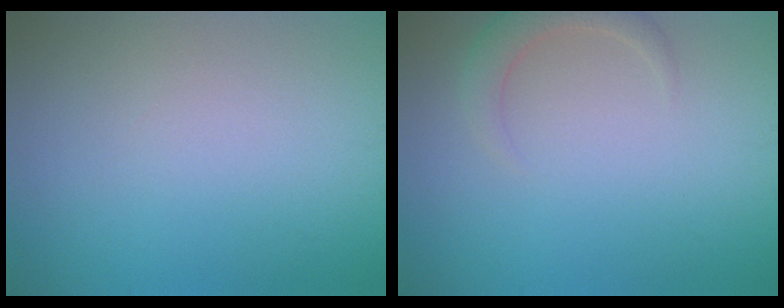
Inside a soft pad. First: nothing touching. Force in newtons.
{"total": 2.1, "press": 2.1, "slide": 0.3}